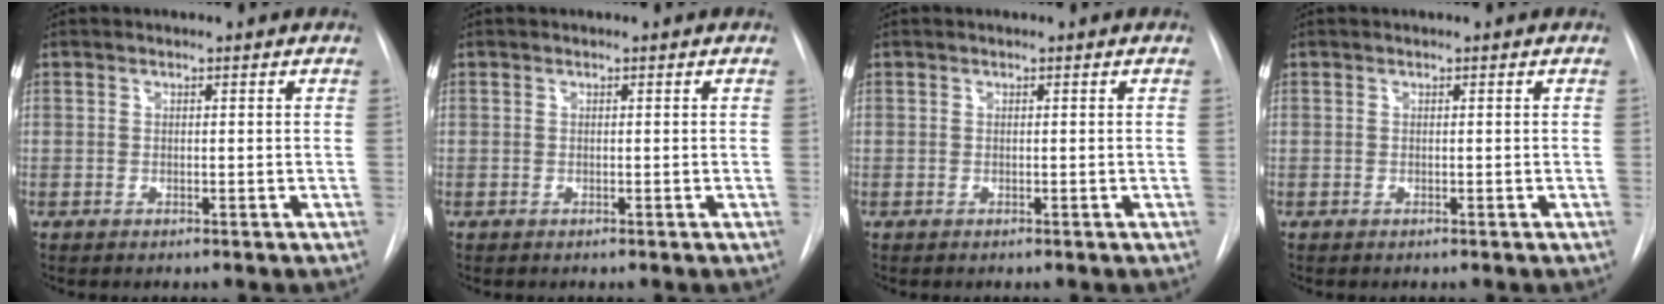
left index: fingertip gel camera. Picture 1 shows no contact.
{"total": 0.0}
{"total": 0.0}
{"total": 0.0}